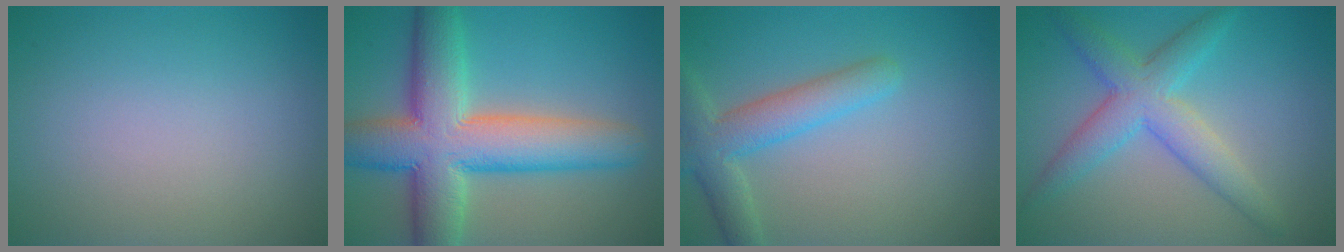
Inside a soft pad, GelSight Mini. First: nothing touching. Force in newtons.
{"total": 11.1, "press": 11.1, "slide": 0.5}
{"total": 4.3, "press": 4.3, "slide": 0.3}
{"total": 5.2, "press": 5.1, "slide": 0.3}